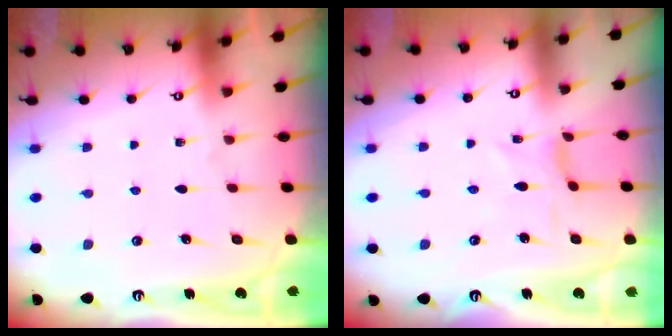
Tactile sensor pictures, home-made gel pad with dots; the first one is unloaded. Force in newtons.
{"total": 1.2, "press": 1.1, "slide": 0.4}